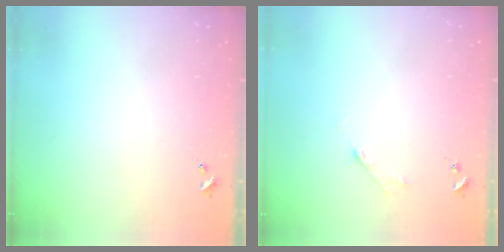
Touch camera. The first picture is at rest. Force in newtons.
{"total": 2.7, "press": 2.7, "slide": 0.4}